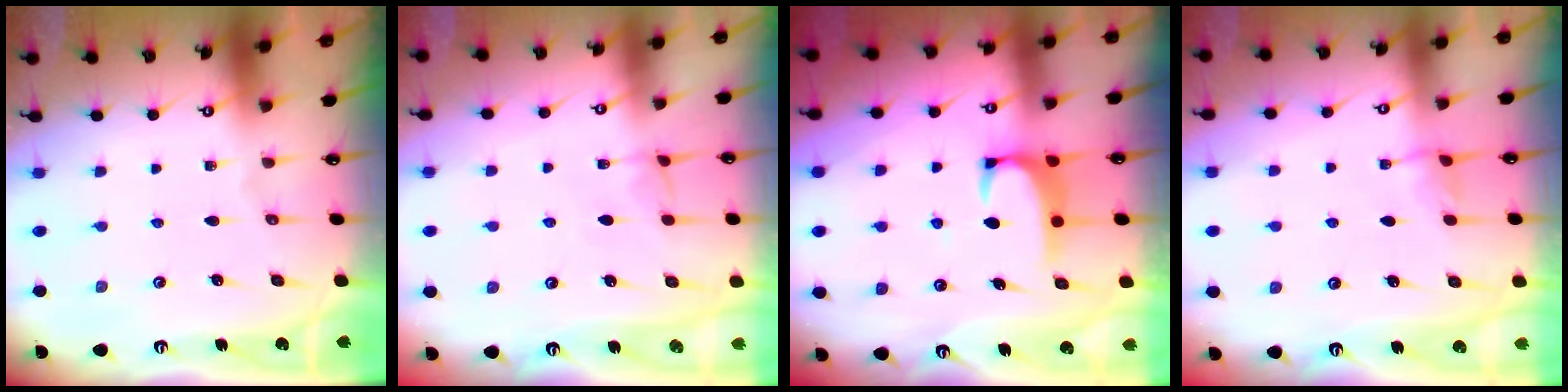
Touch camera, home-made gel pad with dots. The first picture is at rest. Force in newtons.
{"total": 2.3, "press": 2.2, "slide": 0.3}
{"total": 2.0, "press": 2.0, "slide": 0.3}
{"total": 4.2, "press": 4.2, "slide": 0.3}